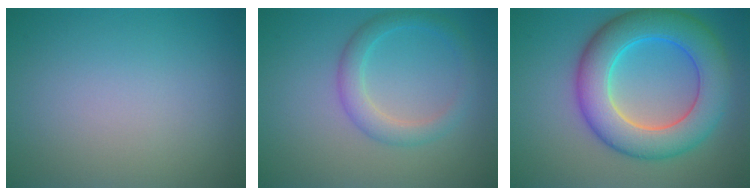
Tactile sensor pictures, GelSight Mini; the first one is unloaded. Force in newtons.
{"total": 2.7, "press": 2.7, "slide": 0.1}
{"total": 8.8, "press": 8.8, "slide": 0.3}